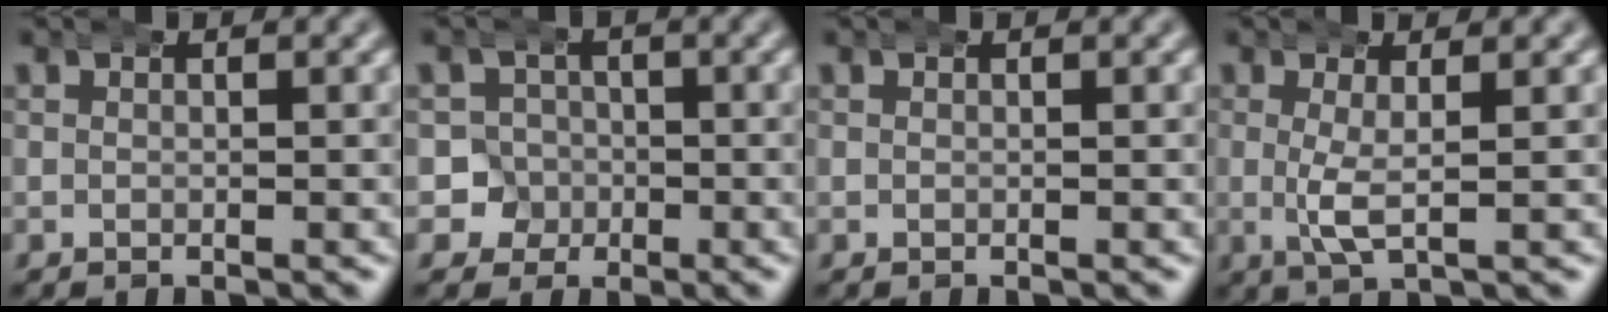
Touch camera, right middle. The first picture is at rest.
{"total": 7.8, "force": [-1.7, 7.6, 0.7], "torque": [-0.049, -0.031, -0.036]}
{"total": 0.0}
{"total": 2.4, "force": [0.5, 0.2, 2.3], "torque": [-0.058, -0.018, 0.020]}